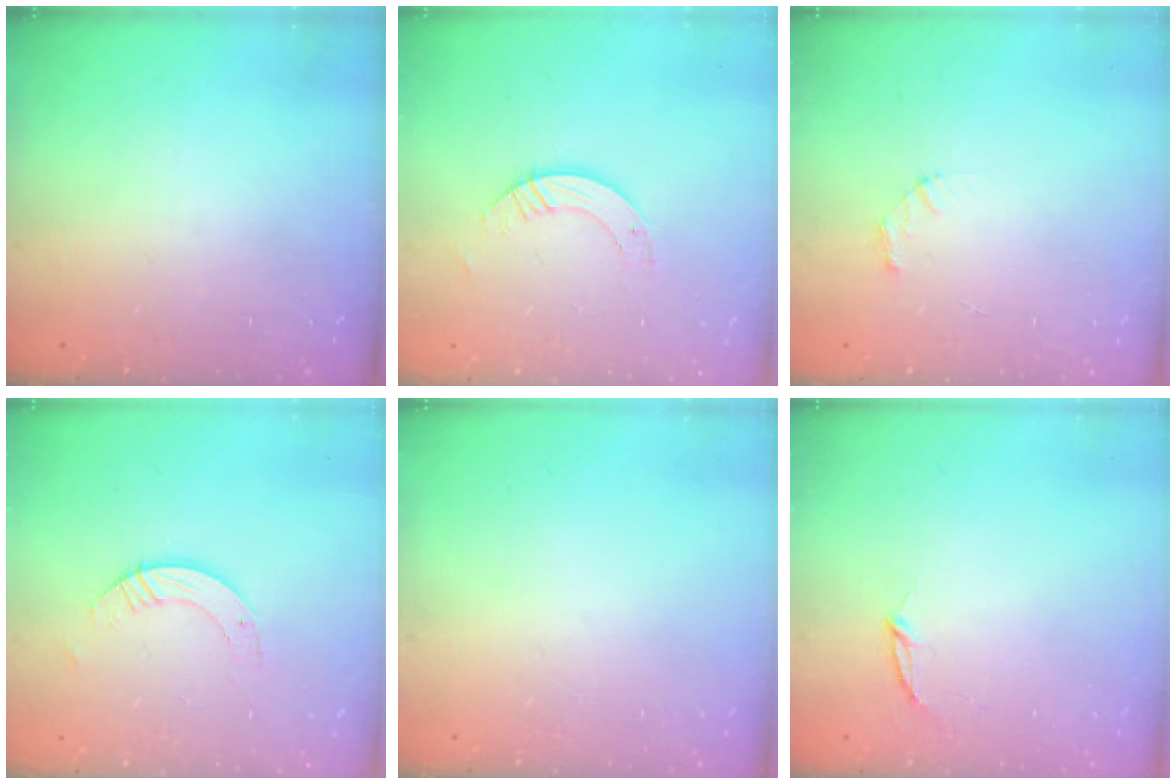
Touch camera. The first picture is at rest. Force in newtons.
{"total": 4.7, "press": 4.7, "slide": 0.3}
{"total": 2.1, "press": 2.1, "slide": 0.2}
{"total": 4.7, "press": 4.7, "slide": 0.3}
{"total": 0.0}
{"total": 2.8, "press": 2.8, "slide": 0.3}